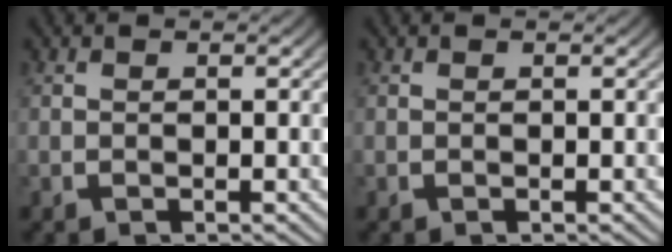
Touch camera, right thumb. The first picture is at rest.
{"total": 0.0}